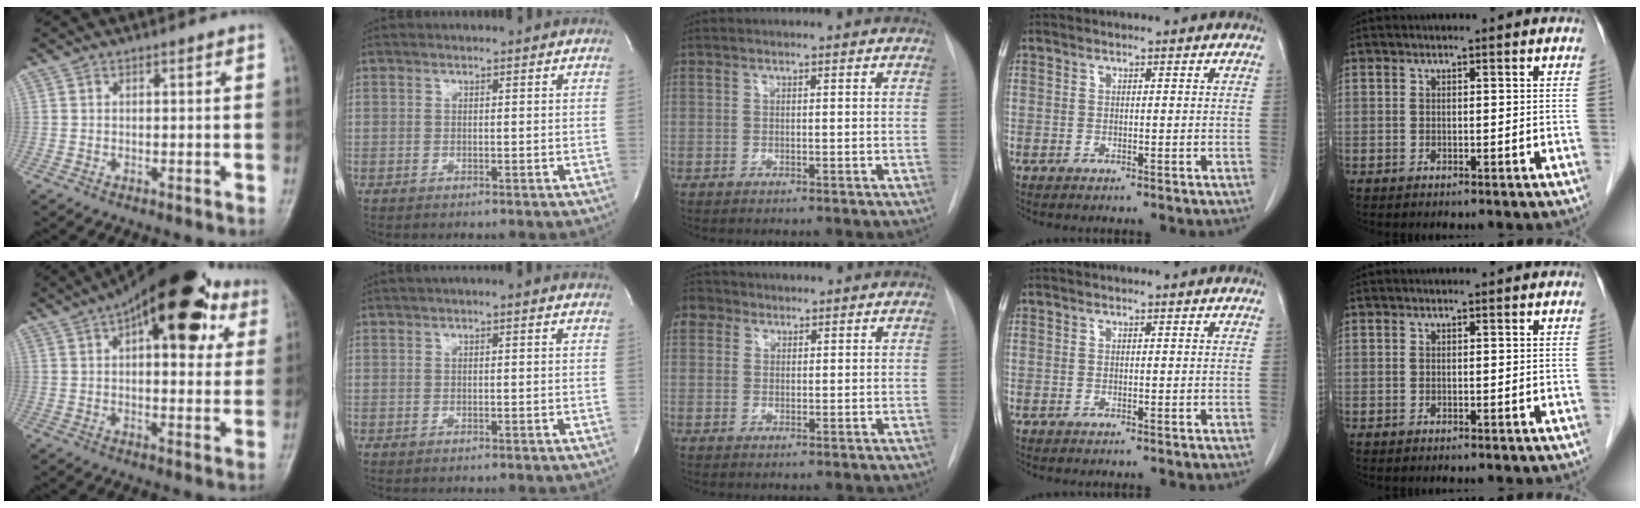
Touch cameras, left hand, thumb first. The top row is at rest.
{"thumb": {"total": 22.0, "force": [9.5, 10.0, 17.2], "torque": [-0.221, 0.008, 0.133]}, "index": {"total": 1.2, "force": [0.4, 0.2, 1.1], "torque": [-0.021, 0.008, -0.001]}, "middle": {"total": 3.2, "force": [1.6, 2.6, 0.8], "torque": [-0.014, 0.013, 0.028]}}